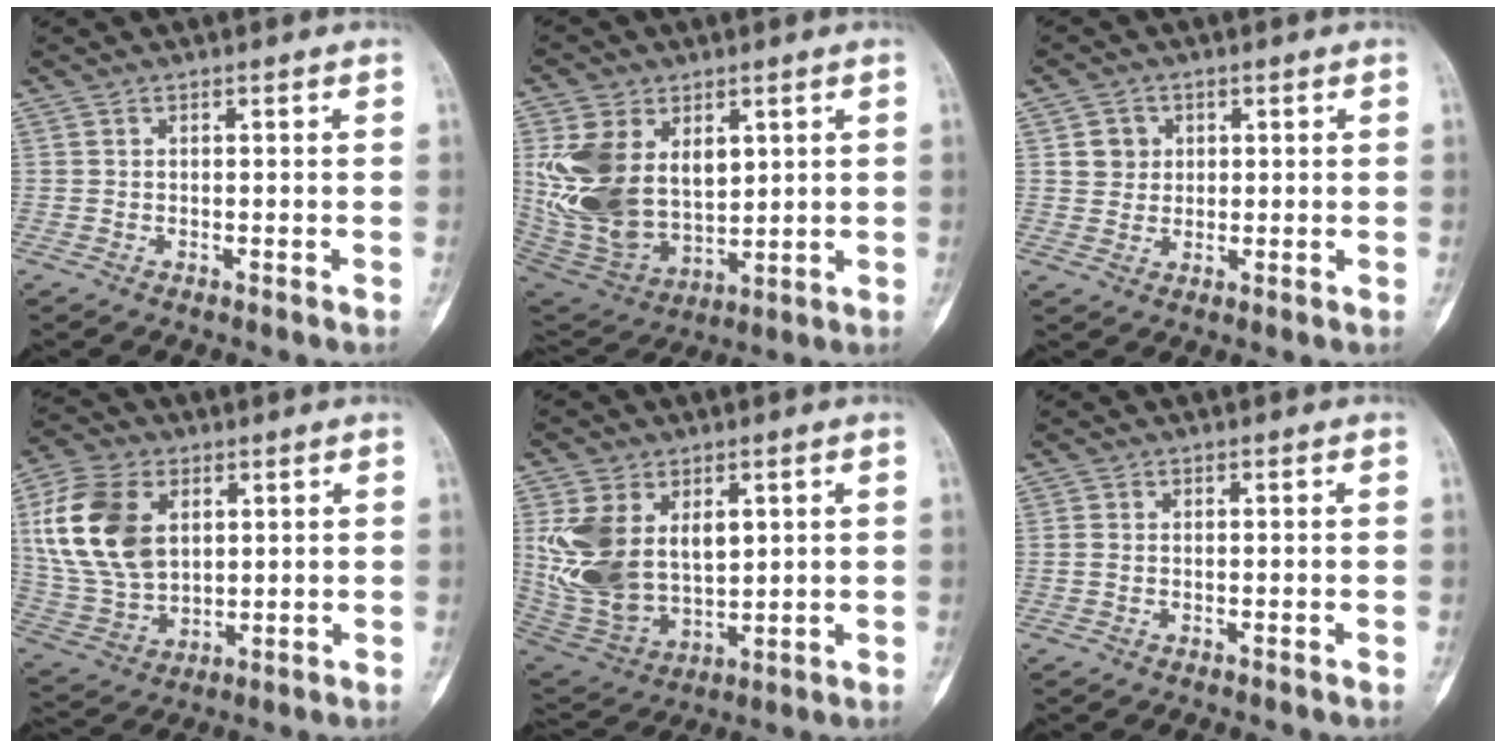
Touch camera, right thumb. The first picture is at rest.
{"total": 18.5, "force": [4.3, 12.5, 13.0], "torque": [-0.240, -0.021, 0.107]}
{"total": 3.9, "force": [1.1, 3.6, 1.0], "torque": [0.004, -0.002, 0.017]}
{"total": 17.3, "force": [4.5, 11.5, 12.2], "torque": [-0.235, -0.006, 0.095]}
{"total": 16.6, "force": [3.8, 10.9, 11.9], "torque": [-0.218, -0.014, 0.096]}
{"total": 0.8, "force": [-0.1, 0.6, 0.6], "torque": [-0.018, 0.000, -0.001]}